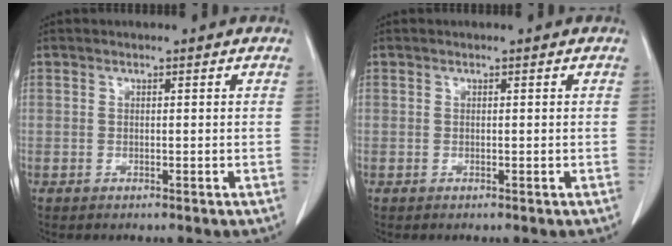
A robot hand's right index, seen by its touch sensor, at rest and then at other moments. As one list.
[{"total": 0.0}]